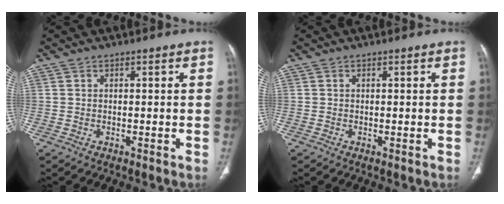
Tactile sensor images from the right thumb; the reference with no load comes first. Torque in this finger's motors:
{"motor_torque": [0.27, -0.05, -0.19, -0.26, -0.03]}